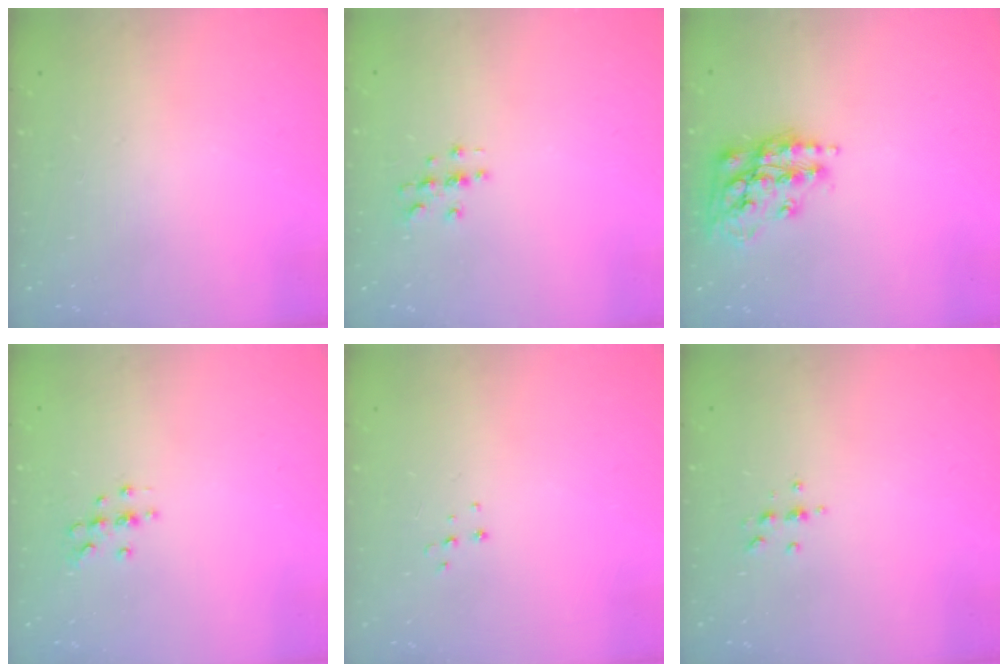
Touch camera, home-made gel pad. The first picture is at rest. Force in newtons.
{"total": 2.7, "press": 2.7, "slide": 0.3}
{"total": 14.8, "press": 14.7, "slide": 1.5}
{"total": 5.4, "press": 5.2, "slide": 1.6}
{"total": 3.7, "press": 3.7, "slide": 0.3}
{"total": 4.1, "press": 4.1, "slide": 0.5}